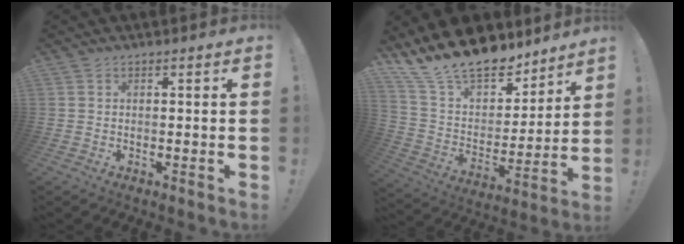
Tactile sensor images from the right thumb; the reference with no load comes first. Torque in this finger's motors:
{"motor_torque": [0.10, 0.63, 0.87, 0.88, 0.06]}